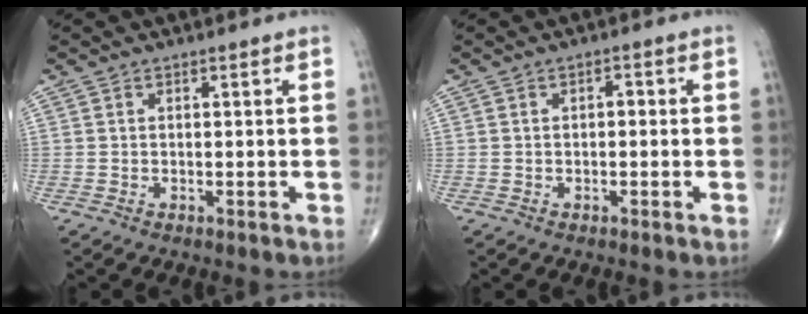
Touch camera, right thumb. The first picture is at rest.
{"total": 1.2, "force": [-0.1, 0.8, 1.0], "torque": [-0.010, 0.005, -0.004]}